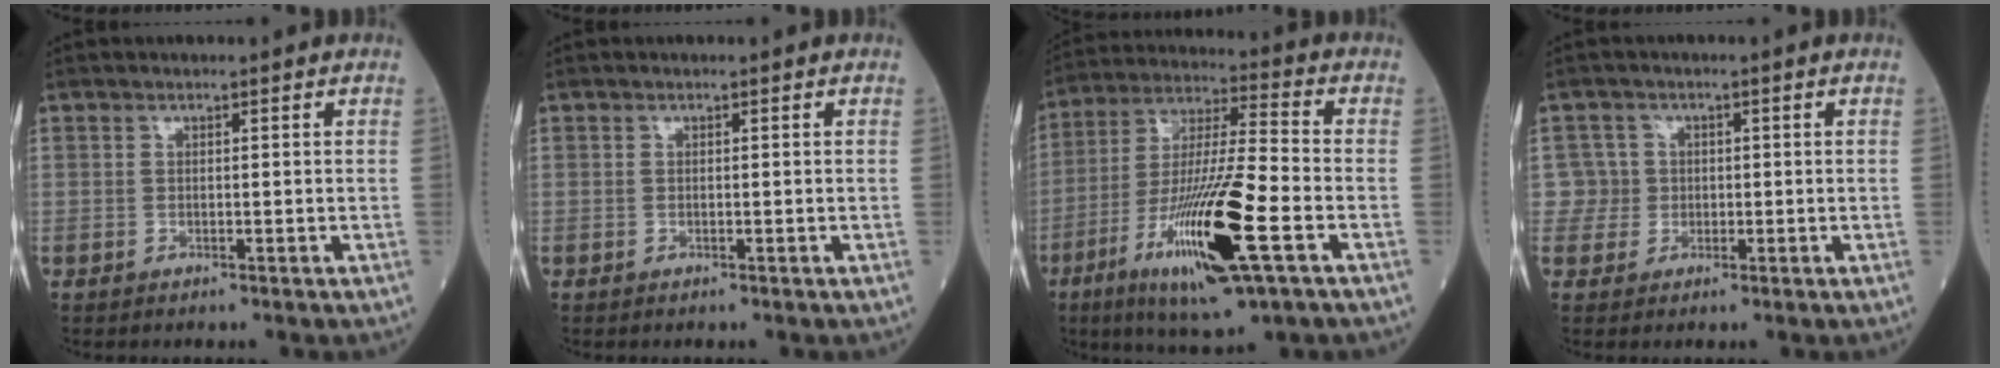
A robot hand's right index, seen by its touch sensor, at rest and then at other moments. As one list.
[{"total": 0.0}, {"total": 19.5, "force": [-7.6, 1.9, 17.8], "torque": [-0.356, -0.031, -0.134]}, {"total": 3.4, "force": [0.2, 3.4, -0.5], "torque": [0.026, 0.009, 0.000]}]